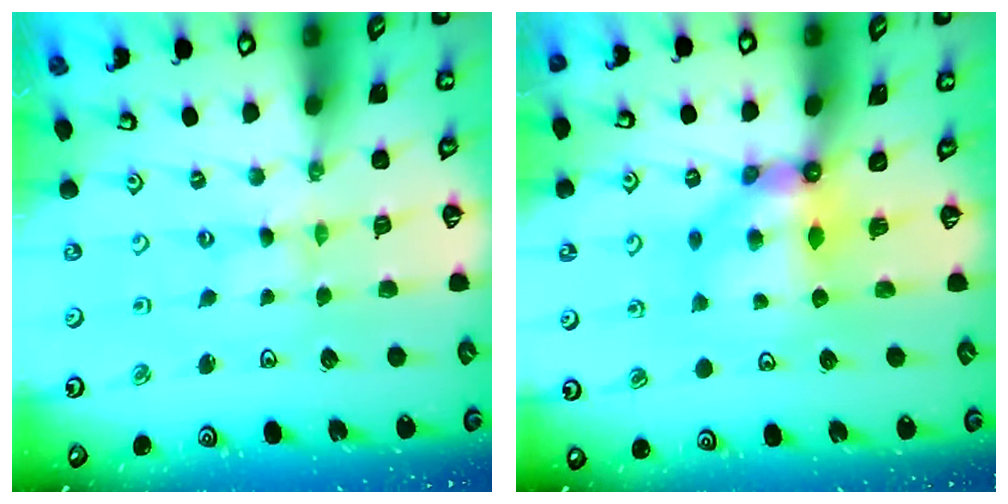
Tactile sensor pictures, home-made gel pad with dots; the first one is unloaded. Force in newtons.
{"total": 7.5, "press": 7.5, "slide": 0.9}